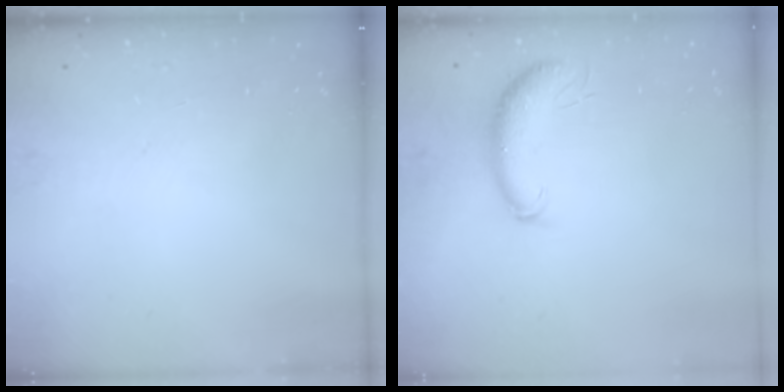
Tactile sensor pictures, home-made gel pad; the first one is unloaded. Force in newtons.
{"total": 8.7, "press": 8.6, "slide": 1.2}